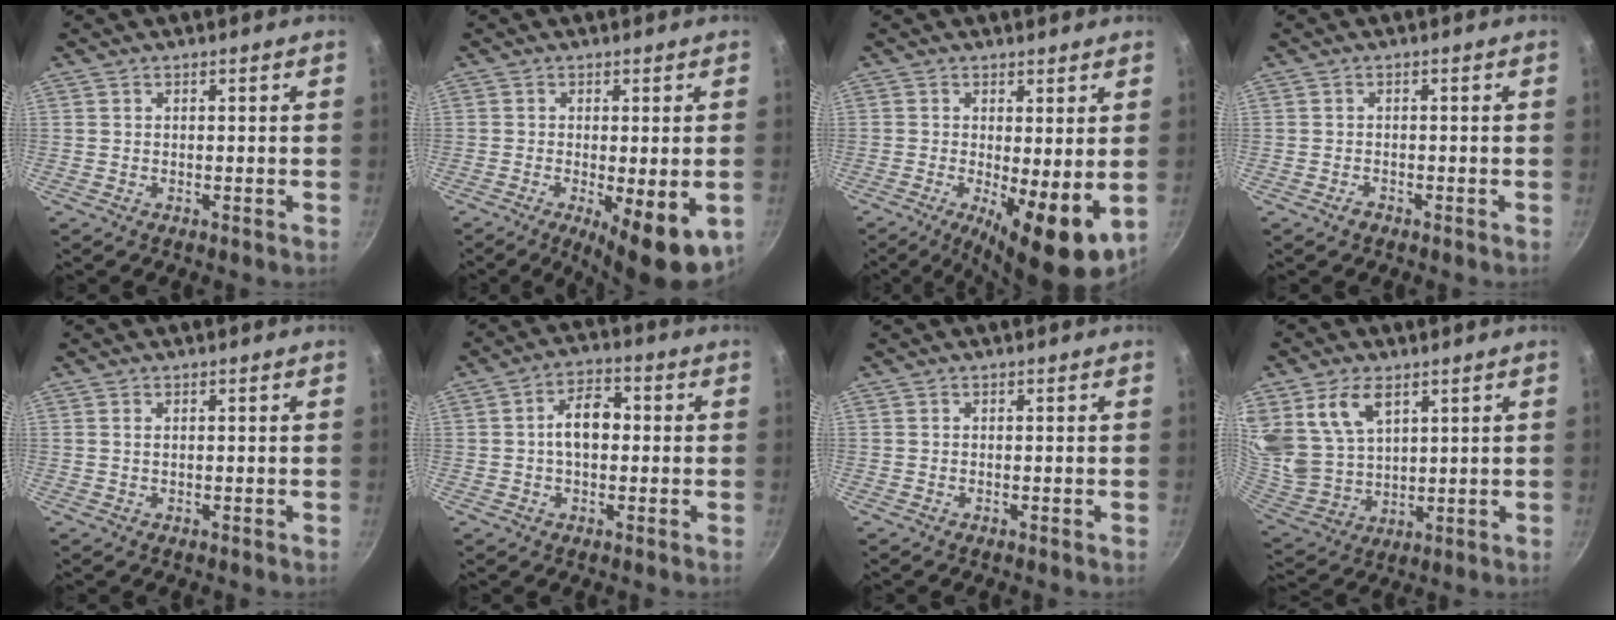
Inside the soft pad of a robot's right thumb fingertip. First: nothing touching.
{"total": 10.6, "force": [-3.3, 3.1, 9.6], "torque": [-0.128, -0.012, -0.039]}
{"total": 11.0, "force": [-1.3, 3.6, 10.3], "torque": [-0.142, -0.016, -0.010]}
{"total": 1.2, "force": [-0.9, 0.7, 0.4], "torque": [-0.008, 0.009, -0.017]}
{"total": 0.8, "force": [0.2, 0.4, 0.6], "torque": [-0.011, 0.001, 0.004]}
{"total": 7.5, "force": [0.2, 4.8, 5.7], "torque": [-0.067, 0.023, -0.005]}
{"total": 0.0}
{"total": 13.4, "force": [6.5, 8.5, 8.0], "torque": [-0.146, -0.038, 0.142]}